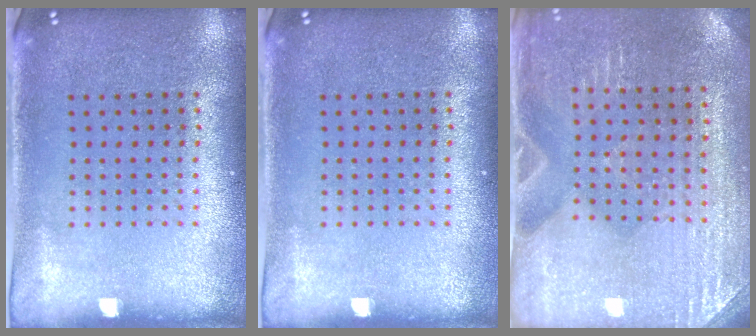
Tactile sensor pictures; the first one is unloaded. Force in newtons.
{"total": 0.0}
{"total": 3.0, "press": 2.9, "slide": 0.2}